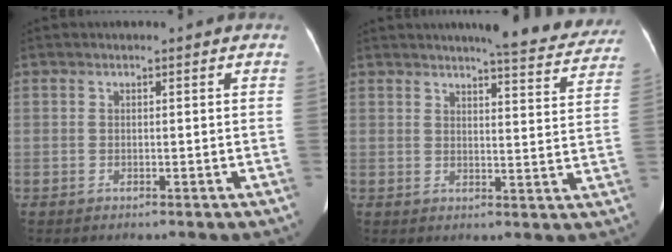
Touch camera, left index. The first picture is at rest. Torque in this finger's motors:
{"motor_torque": [0.10, -0.13, 0.00, 0.06]}